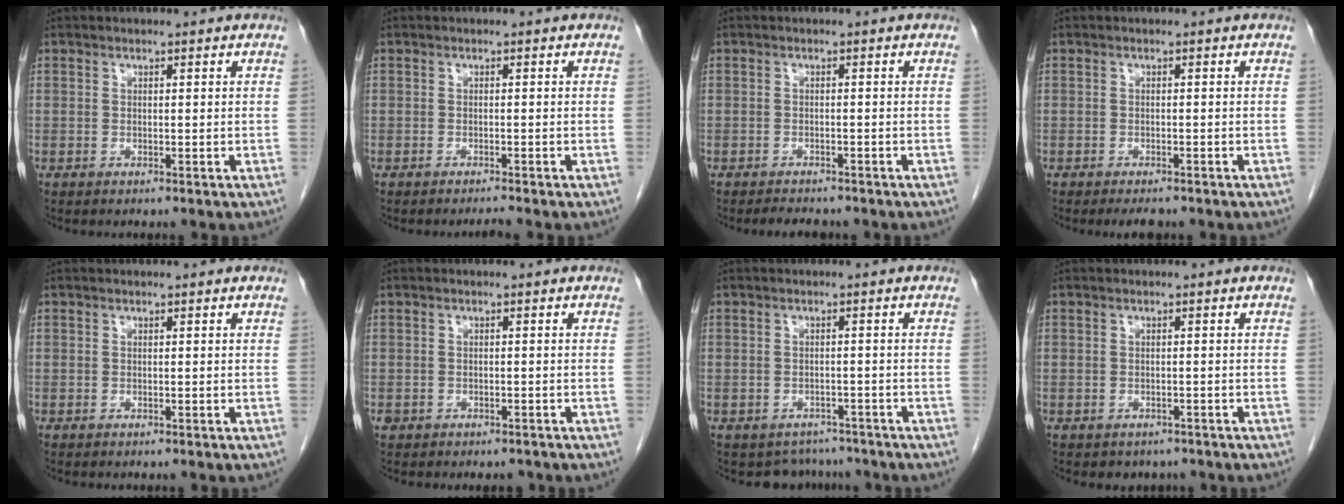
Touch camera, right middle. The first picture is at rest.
{"total": 0.8, "force": [-0.7, -0.3, 0.1], "torque": [-0.003, -0.004, -0.009]}
{"total": 3.0, "force": [-2.7, 1.0, 0.9], "torque": [-0.018, -0.005, -0.036]}
{"total": 2.4, "force": [-2.0, 0.8, 1.1], "torque": [-0.016, -0.003, -0.025]}
{"total": 0.0}
{"total": 2.4, "force": [-1.7, 1.6, 0.7], "torque": [-0.012, 0.008, -0.020]}
{"total": 4.4, "force": [-3.7, 2.2, -0.4], "torque": [0.010, 0.014, -0.049]}
{"total": 2.7, "force": [-2.0, 1.7, 0.3], "torque": [-0.006, 0.005, -0.026]}